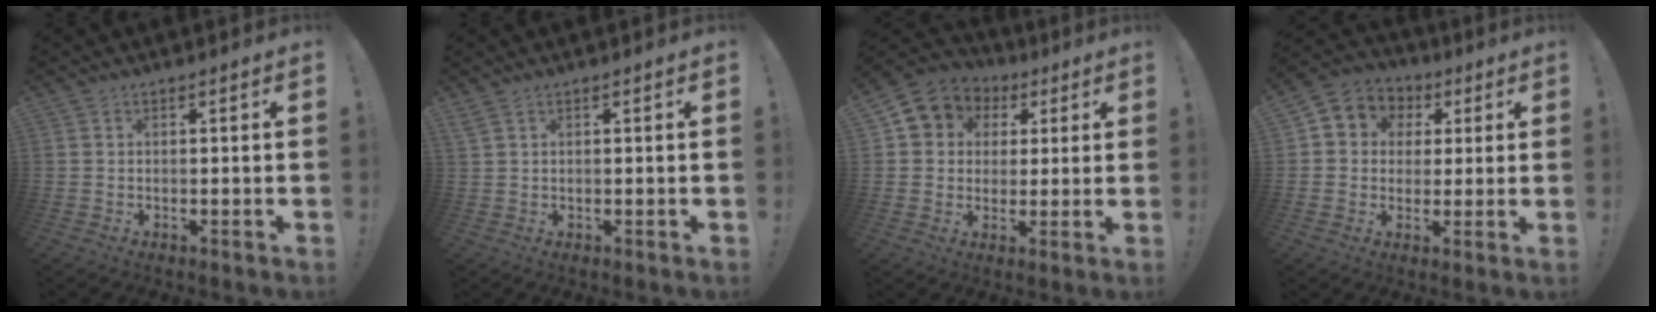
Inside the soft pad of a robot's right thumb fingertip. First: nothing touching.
{"total": 1.5, "force": [1.0, 0.4, 1.1], "torque": [-0.023, 0.002, 0.018]}
{"total": 8.1, "force": [2.6, 7.3, 2.1], "torque": [-0.032, -0.012, 0.055]}
{"total": 6.7, "force": [0.7, 6.4, 1.9], "torque": [-0.015, -0.004, 0.017]}